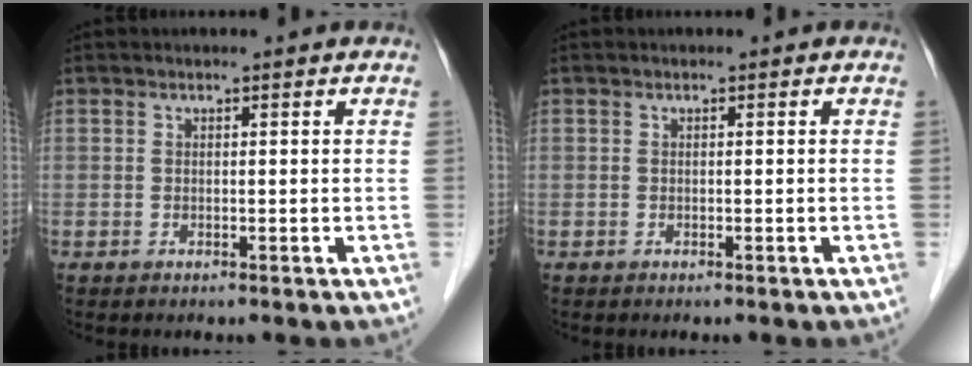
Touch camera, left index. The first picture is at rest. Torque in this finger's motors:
{"motor_torque": [-0.08, 0.08, 0.00, 0.00]}